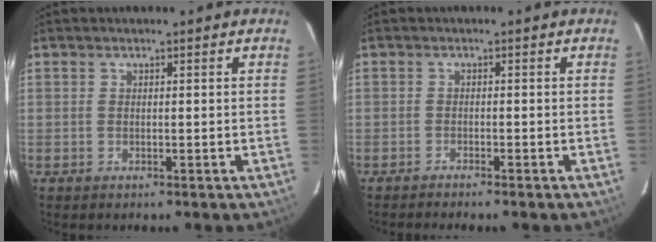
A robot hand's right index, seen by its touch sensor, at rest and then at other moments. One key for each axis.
{"total": 2.3, "fx": -2.1, "fy": 0.0, "fz": 0.9, "tx": -0.030, "ty": -0.007, "tz": -0.034}